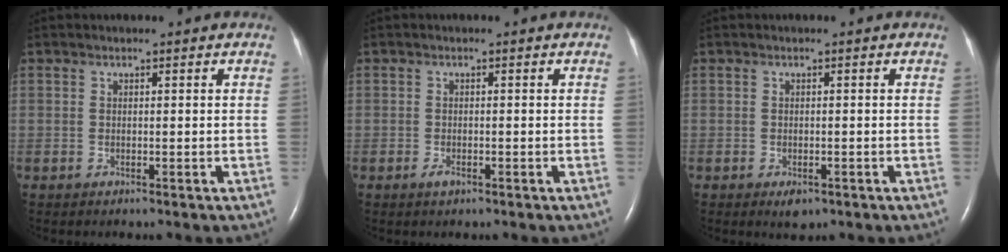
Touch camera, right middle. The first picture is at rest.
{"total": 1.1, "force": [-0.6, 0.4, 0.7], "torque": [-0.016, -0.001, -0.009]}
{"total": 1.8, "force": [-1.0, 0.9, 1.2], "torque": [-0.017, -0.001, -0.008]}